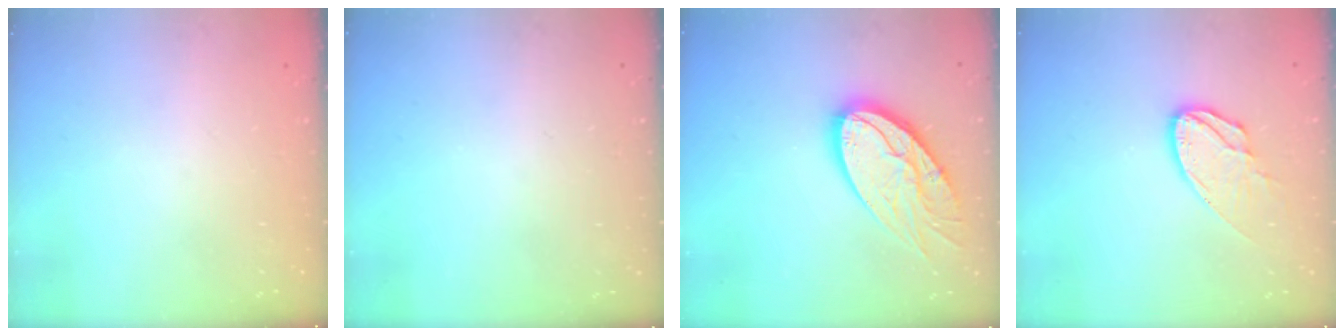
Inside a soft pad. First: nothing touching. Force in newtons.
{"total": 0.0}
{"total": 18.4, "press": 18.4, "slide": 1.7}
{"total": 11.2, "press": 11.2, "slide": 0.9}